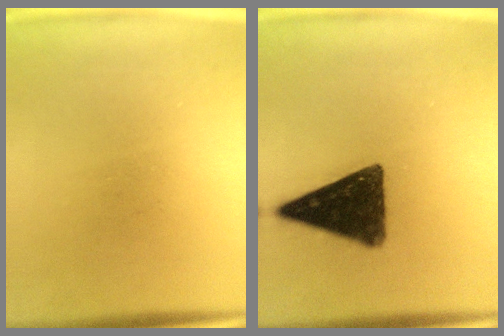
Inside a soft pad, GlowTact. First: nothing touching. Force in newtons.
{"total": 14.2}